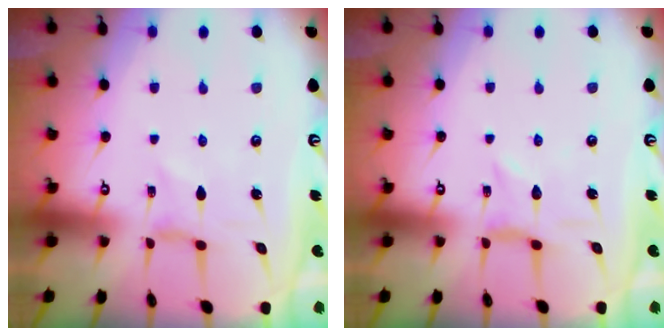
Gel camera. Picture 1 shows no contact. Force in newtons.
{"total": 1.5, "press": 1.5, "slide": 0.2}